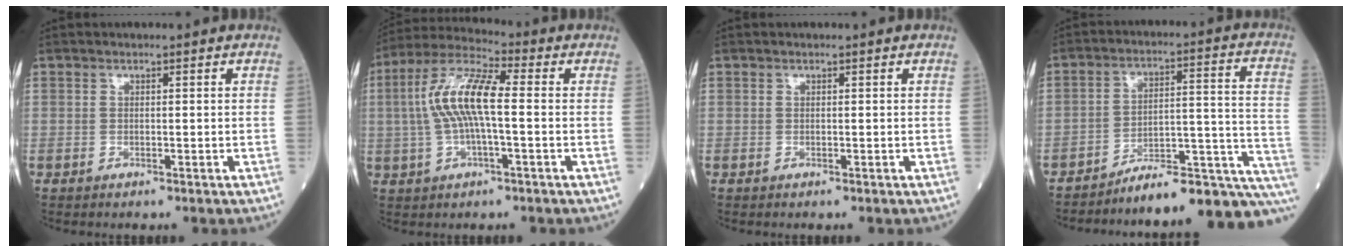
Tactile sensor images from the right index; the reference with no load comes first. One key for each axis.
{"total": 10.7, "fx": 0.1, "fy": 2.3, "fz": 10.4, "tx": -0.221, "ty": 0.021, "tz": -0.002}
{"total": 0.0}
{"total": 18.1, "fx": -16.1, "fy": 1.3, "fz": 8.2, "tx": -0.051, "ty": 0.053, "tz": -0.224}